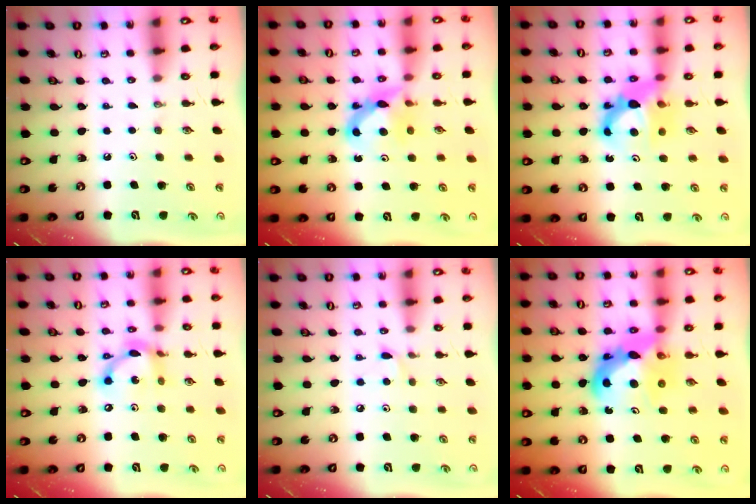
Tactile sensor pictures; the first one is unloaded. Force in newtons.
{"total": 7.7, "press": 7.6, "slide": 0.8}
{"total": 10.7, "press": 10.6, "slide": 0.9}
{"total": 13.0, "press": 12.9, "slide": 0.9}
{"total": 5.0, "press": 5.0, "slide": 0.5}
{"total": 12.3, "press": 12.2, "slide": 1.2}